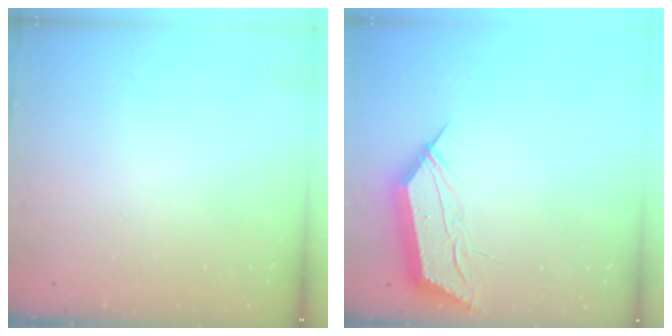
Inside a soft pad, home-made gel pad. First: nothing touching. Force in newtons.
{"total": 12.0, "press": 12.0, "slide": 0.7}